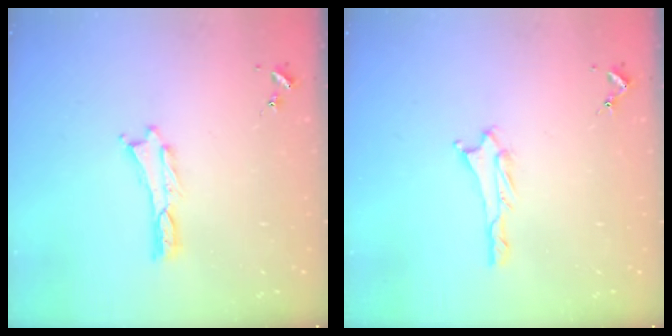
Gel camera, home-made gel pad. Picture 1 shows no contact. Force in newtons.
{"total": 0.8, "press": 0.8, "slide": 0.1}